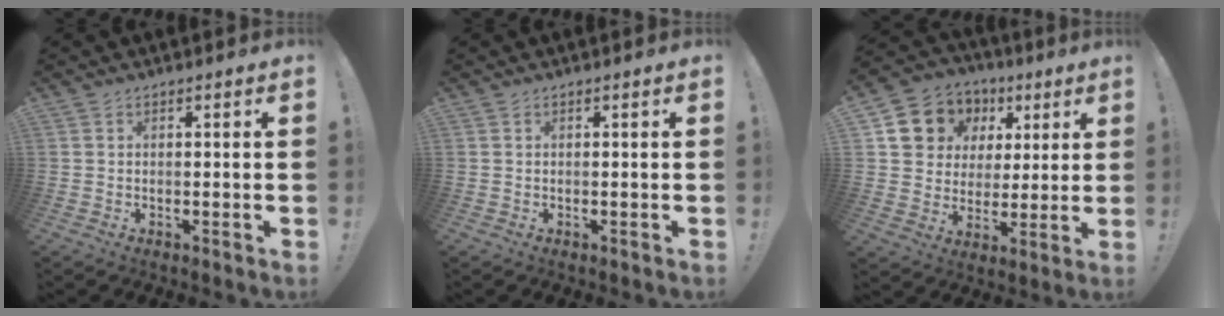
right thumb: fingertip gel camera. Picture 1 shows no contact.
{"total": 0.0}
{"total": 11.4, "force": [4.8, 9.9, 2.8], "torque": [-0.051, -0.027, 0.107]}